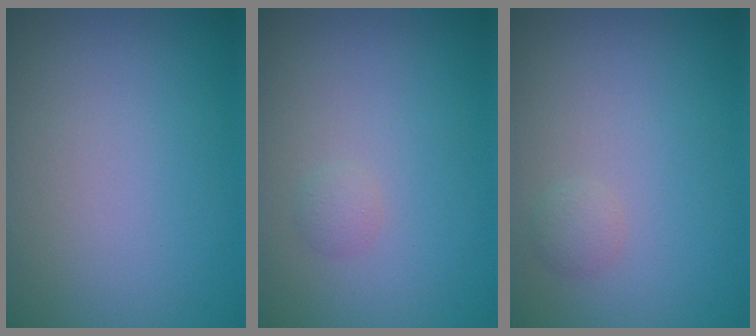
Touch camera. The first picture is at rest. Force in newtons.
{"total": 0.7, "press": 0.7, "slide": 0.0}
{"total": 1.0, "press": 1.0, "slide": 0.1}